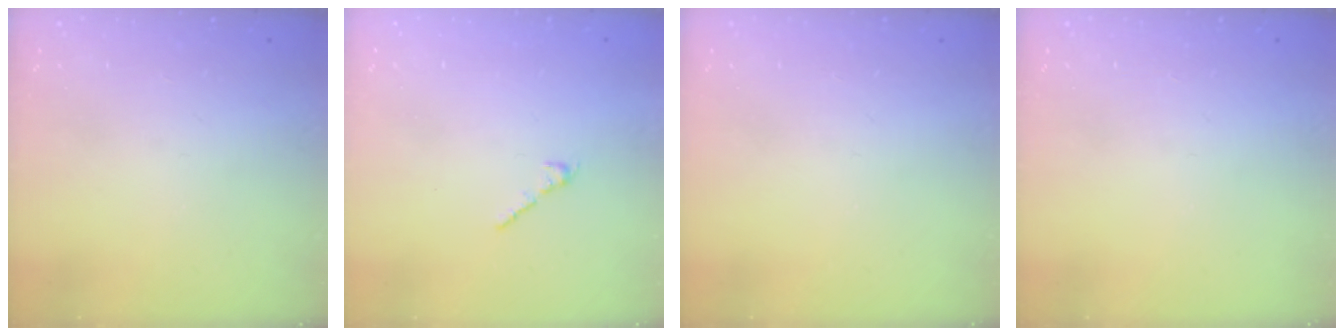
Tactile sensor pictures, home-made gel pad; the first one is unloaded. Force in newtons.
{"total": 2.5, "press": 2.4, "slide": 0.7}
{"total": 0.0}
{"total": 0.0}